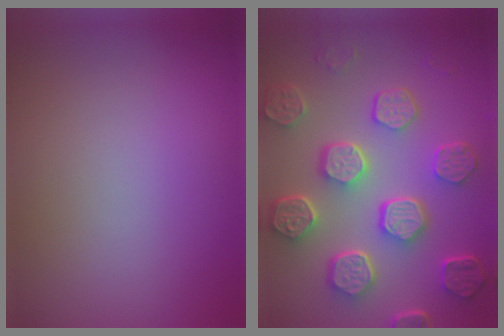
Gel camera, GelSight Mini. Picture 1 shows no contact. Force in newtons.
{"total": 8.1, "press": 6.2, "slide": 5.3}